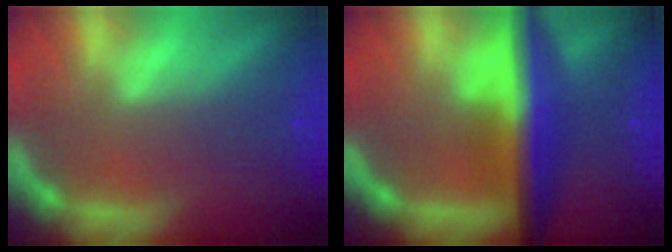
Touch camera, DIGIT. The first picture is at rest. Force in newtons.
{"total": 8.5}